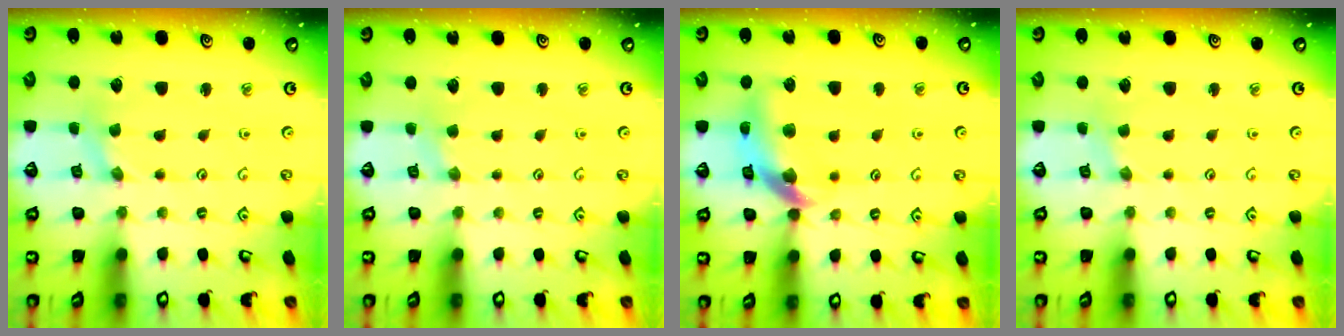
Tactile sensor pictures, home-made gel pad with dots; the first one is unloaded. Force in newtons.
{"total": 0.8, "press": 0.8, "slide": 0.3}
{"total": 13.8, "press": 13.7, "slide": 1.9}
{"total": 0.0}